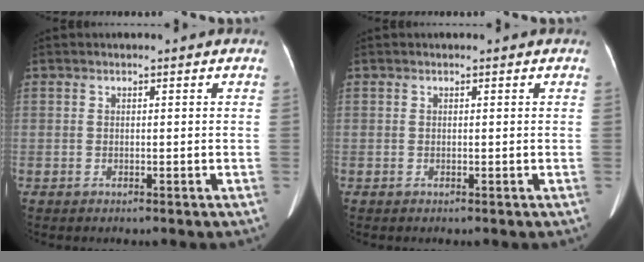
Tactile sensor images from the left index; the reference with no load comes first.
{"total": 0.0}